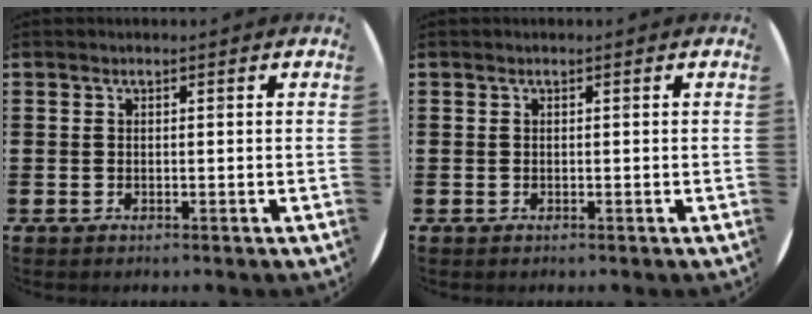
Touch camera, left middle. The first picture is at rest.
{"total": 0.0}